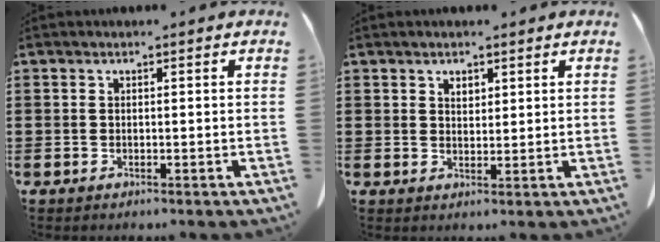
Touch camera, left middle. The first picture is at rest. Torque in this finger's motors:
{"motor_torque": [0.55, 0.53, 0.02, 0.05]}